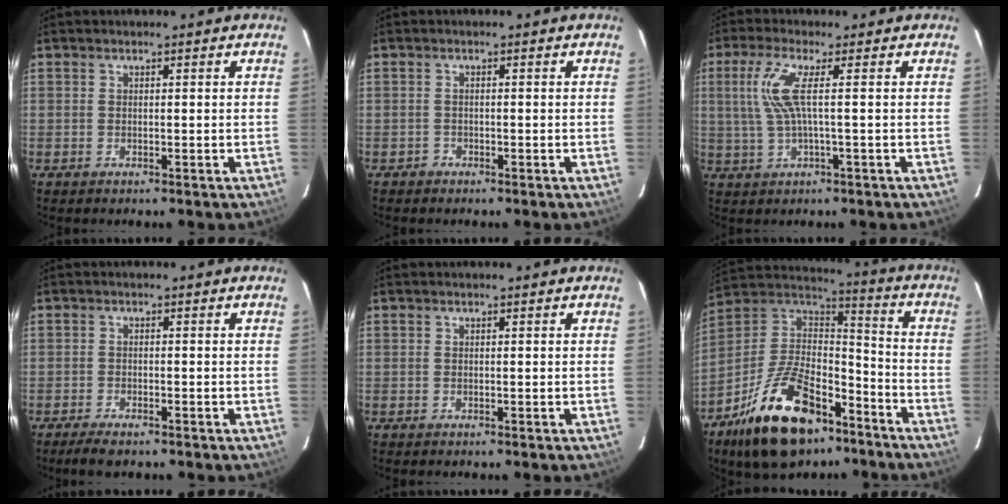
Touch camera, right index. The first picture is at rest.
{"total": 0.9, "force": [-0.7, 0.5, -0.1], "torque": [0.000, 0.006, -0.013]}
{"total": 6.6, "force": [0.8, -0.1, 6.5], "torque": [-0.141, 0.000, 0.026]}
{"total": 3.8, "force": [-3.0, 0.9, 2.1], "torque": [-0.055, -0.011, -0.054]}
{"total": 0.0}
{"total": 23.8, "force": [-14.4, 11.8, 14.9], "torque": [-0.297, 0.009, -0.236]}